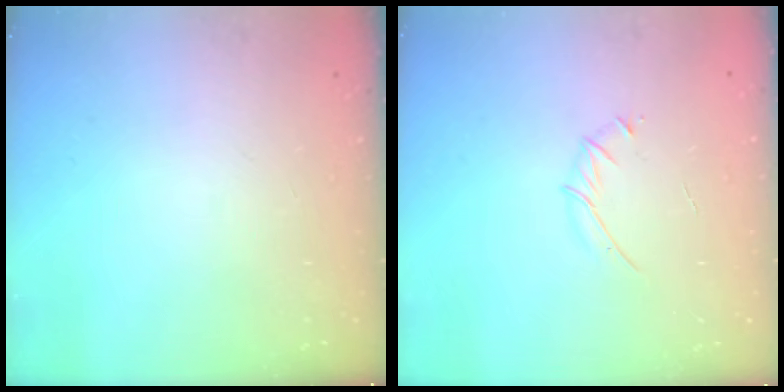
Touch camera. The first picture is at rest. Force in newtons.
{"total": 3.3, "press": 3.2, "slide": 0.9}